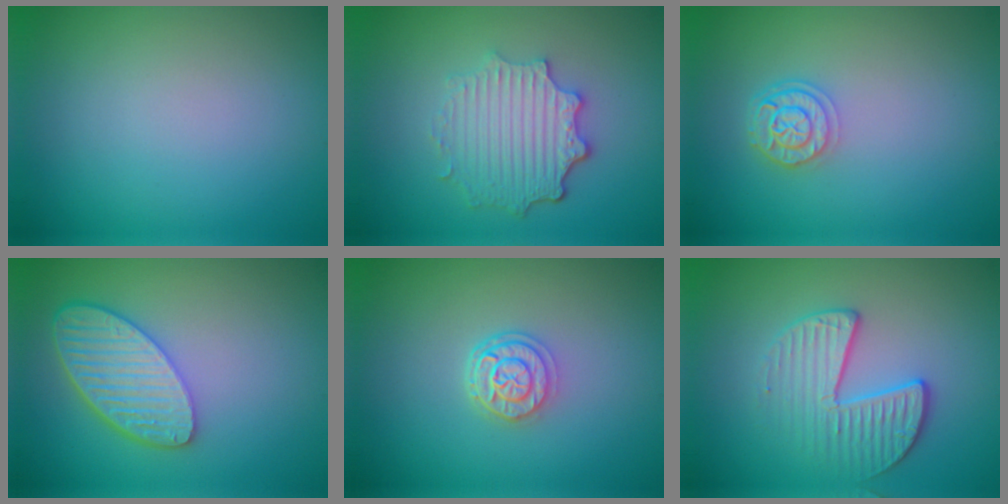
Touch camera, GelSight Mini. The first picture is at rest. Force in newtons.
{"total": 4.6, "press": 3.6, "slide": 2.8}
{"total": 2.3, "press": 1.9, "slide": 1.3}
{"total": 5.5, "press": 4.4, "slide": 3.3}
{"total": 2.7, "press": 2.2, "slide": 1.6}
{"total": 3.4, "press": 3.2, "slide": 1.1}